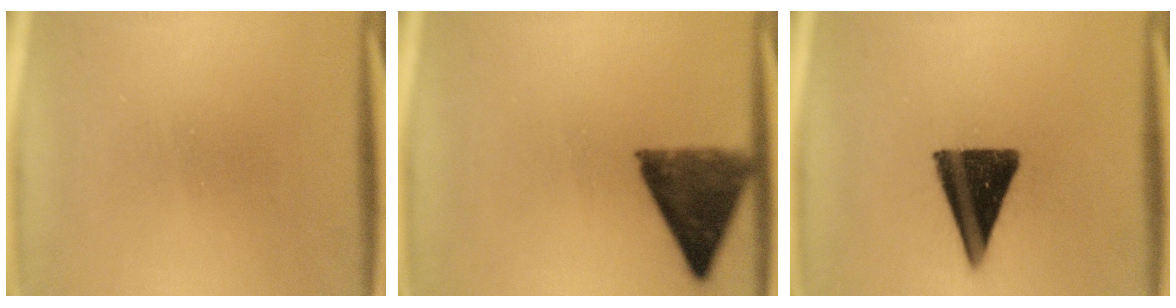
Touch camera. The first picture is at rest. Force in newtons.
{"total": 7.8}
{"total": 14.4}